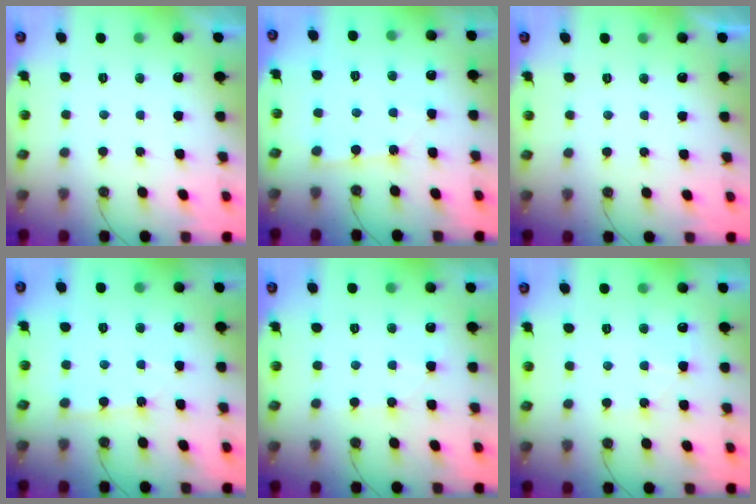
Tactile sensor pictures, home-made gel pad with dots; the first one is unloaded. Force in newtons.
{"total": 2.0, "press": 2.0, "slide": 0.3}
{"total": 0.0}
{"total": 2.3, "press": 2.3, "slide": 0.3}
{"total": 3.8, "press": 3.8, "slide": 0.6}
{"total": 6.8, "press": 6.7, "slide": 0.6}